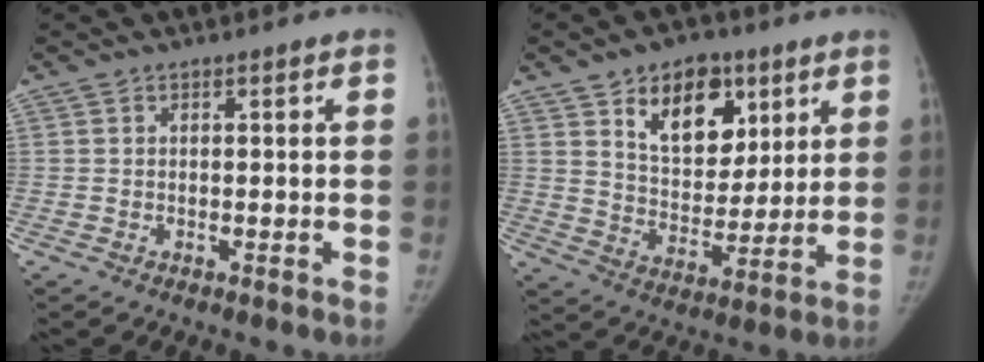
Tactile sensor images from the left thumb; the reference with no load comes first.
{"total": 15.1, "force": [7.5, 9.7, 8.9], "torque": [-0.089, -0.040, 0.129]}